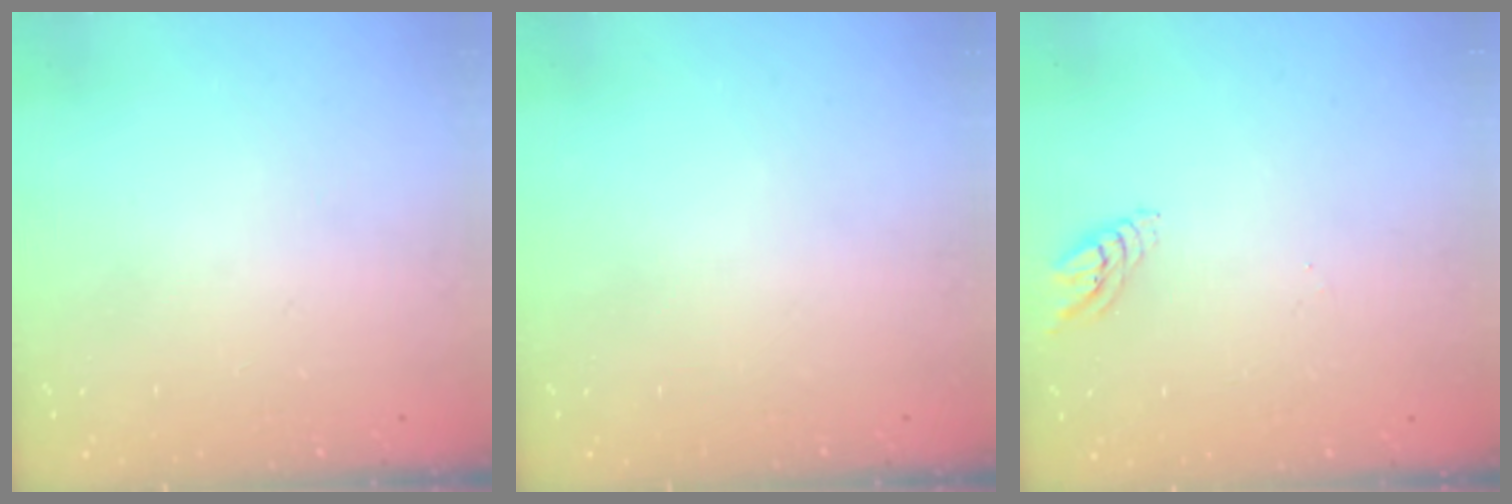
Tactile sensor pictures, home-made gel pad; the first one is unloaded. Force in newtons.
{"total": 0.0}
{"total": 4.9, "press": 4.9, "slide": 0.1}